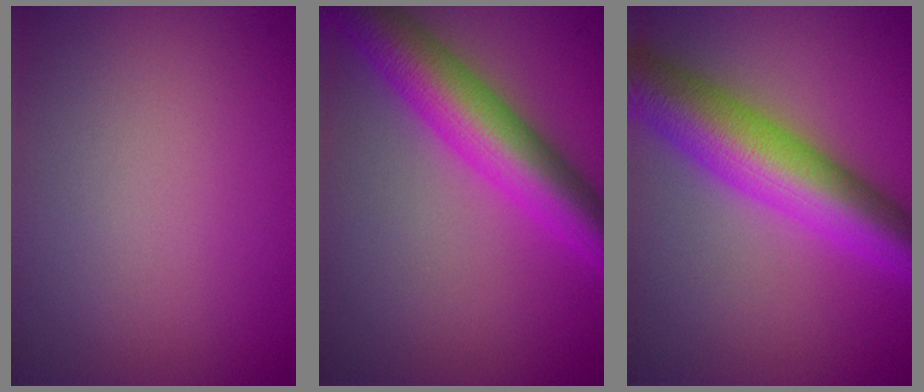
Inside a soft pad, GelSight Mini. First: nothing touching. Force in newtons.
{"total": 8.3, "press": 8.3, "slide": 0.1}
{"total": 9.6, "press": 9.6, "slide": 0.2}